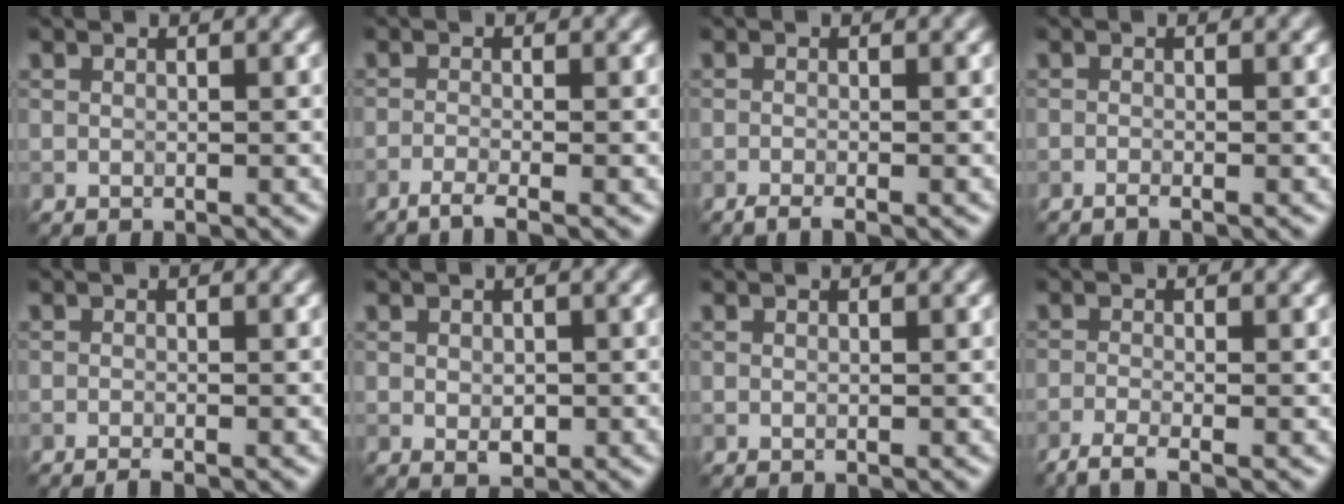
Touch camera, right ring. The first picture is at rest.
{"total": 2.4, "force": [-1.6, 0.4, 1.7], "torque": [-0.029, -0.003, -0.044]}
{"total": 1.5, "force": [-1.1, 0.2, 1.0], "torque": [-0.019, -0.005, -0.027]}
{"total": 0.9, "force": [-0.7, 0.1, 0.6], "torque": [-0.011, -0.003, -0.018]}
{"total": 1.3, "force": [-1.0, 0.1, 0.8], "torque": [-0.016, 0.000, -0.021]}
{"total": 1.5, "force": [-0.2, 1.1, 1.1], "torque": [-0.017, -0.002, -0.002]}
{"total": 0.0}
{"total": 2.9, "force": [-2.1, 0.6, 1.9], "torque": [-0.040, -0.004, -0.052]}